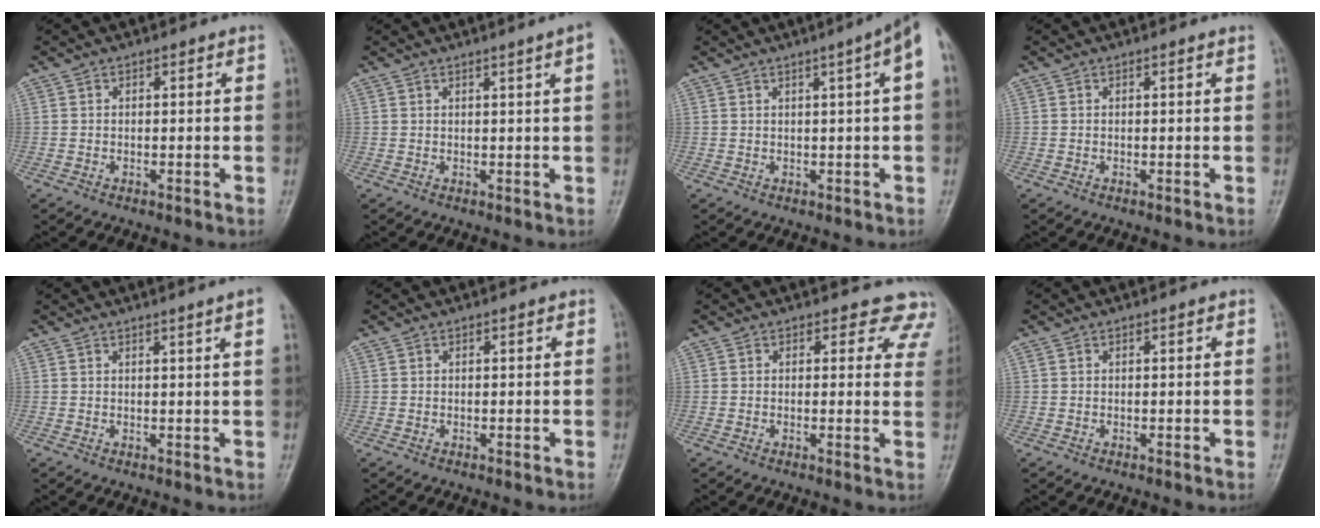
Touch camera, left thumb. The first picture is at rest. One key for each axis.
{"total": 3.1, "fx": 1.6, "fy": -0.8, "fz": 2.5, "tx": -0.032, "ty": -0.001, "tz": 0.025}
{"total": 5.6, "fx": 1.5, "fy": -0.1, "fz": 5.4, "tx": -0.068, "ty": 0.015, "tz": 0.019}
{"total": 0.0}
{"total": 3.4, "fx": 2.1, "fy": -0.8, "fz": 2.5, "tx": -0.031, "ty": -0.005, "tz": 0.027}
{"total": 0.0}
{"total": 6.9, "fx": 6.0, "fy": 3.4, "fz": 0.3, "tx": 0.054, "ty": -0.024, "tz": 0.031}
{"total": 0.5, "fx": 0.3, "fy": 0.3, "fz": 0.3, "tx": -0.003, "ty": 0.001, "tz": 0.005}